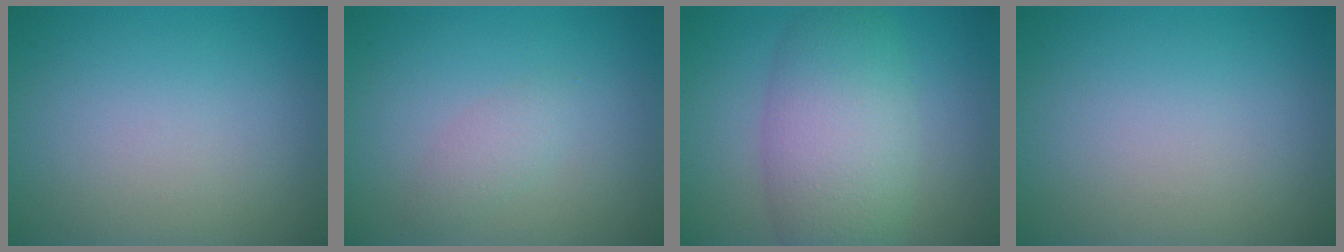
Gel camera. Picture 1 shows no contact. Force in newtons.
{"total": 1.4, "press": 1.4, "slide": 0.0}
{"total": 7.1, "press": 7.1, "slide": 0.1}
{"total": 0.0}